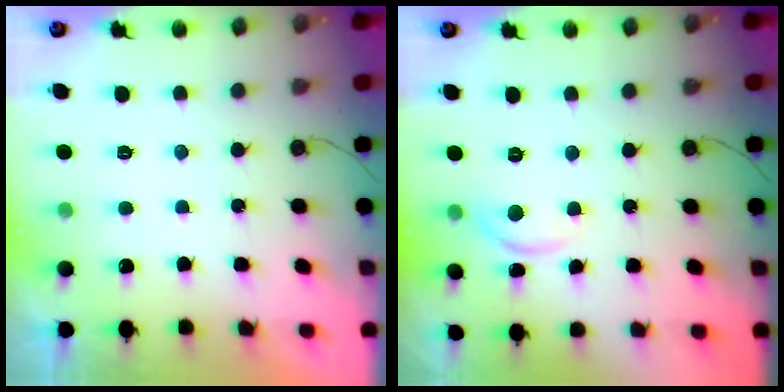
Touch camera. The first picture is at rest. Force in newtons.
{"total": 6.0, "press": 6.0, "slide": 0.4}